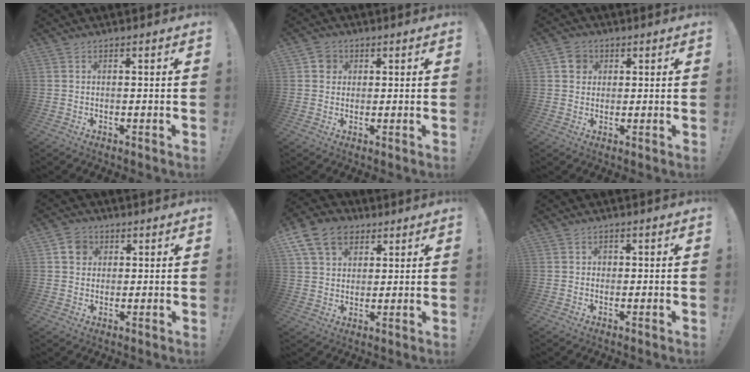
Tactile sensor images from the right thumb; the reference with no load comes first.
{"total": 3.9, "force": [1.0, 3.5, 1.3], "torque": [-0.016, 0.006, 0.018]}
{"total": 5.0, "force": [1.7, 4.4, 1.6], "torque": [-0.019, 0.002, 0.033]}
{"total": 5.6, "force": [2.0, 4.9, 2.0], "torque": [-0.027, 0.001, 0.038]}
{"total": 13.7, "force": [6.4, 10.0, 6.7], "torque": [-0.098, -0.029, 0.128]}
{"total": 1.3, "force": [-0.1, 1.3, 0.5], "torque": [-0.005, 0.003, -0.004]}